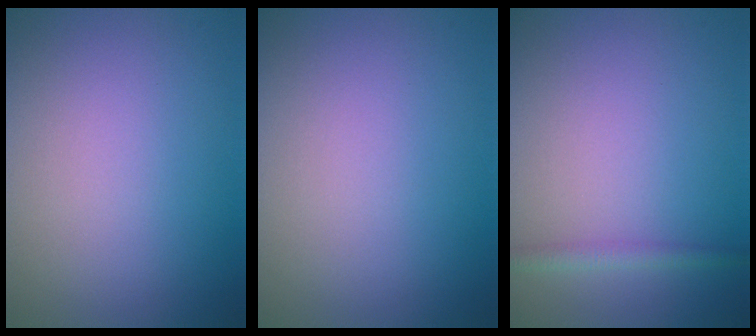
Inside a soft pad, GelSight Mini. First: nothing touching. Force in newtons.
{"total": 0.0}
{"total": 1.5, "press": 1.5, "slide": 0.1}